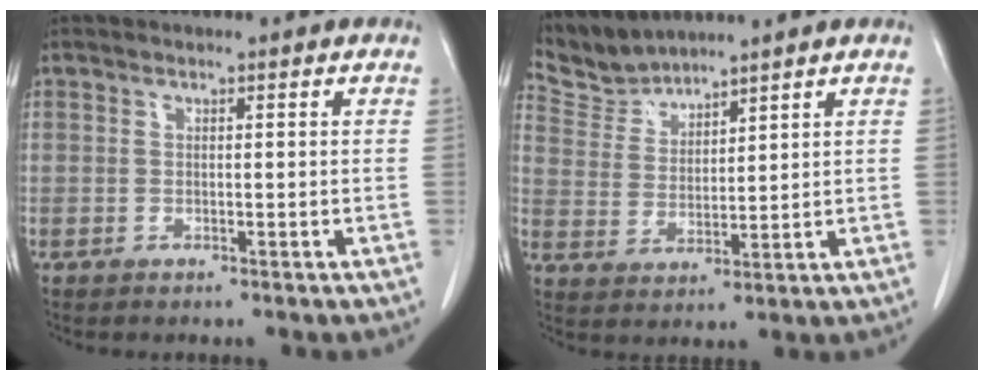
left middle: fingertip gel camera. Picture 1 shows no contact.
{"total": 5.4, "force": [5.4, 0.2, -0.7], "torque": [0.004, 0.004, 0.123]}